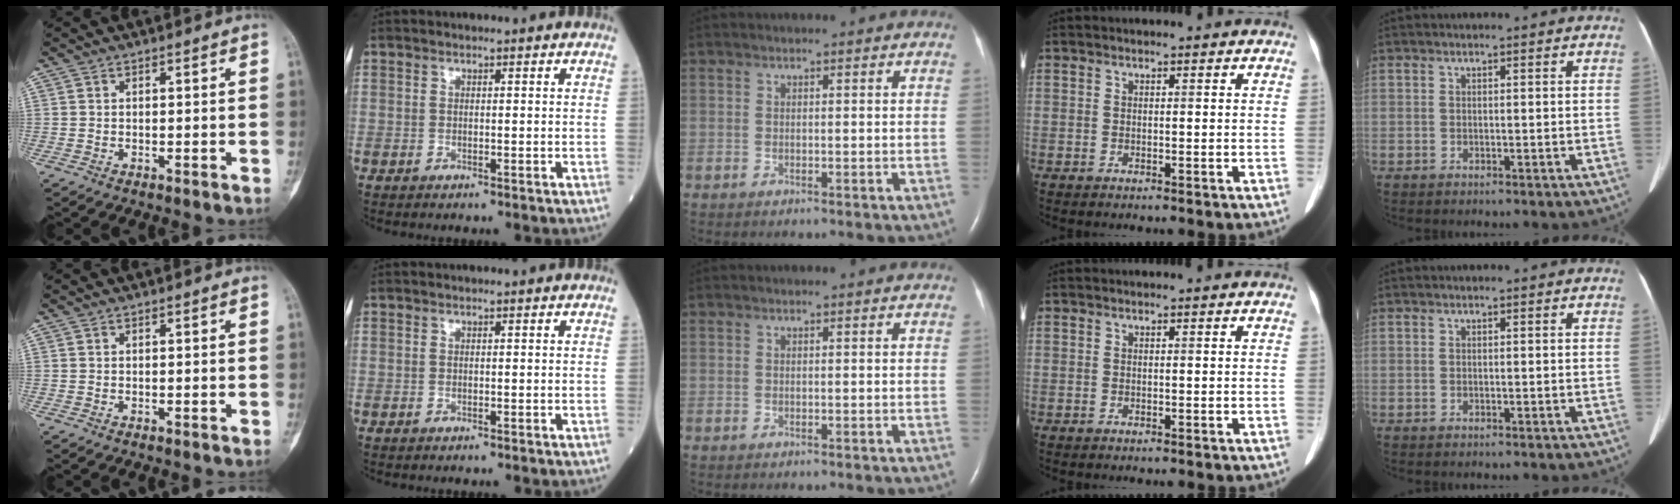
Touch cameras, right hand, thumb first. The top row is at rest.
{}